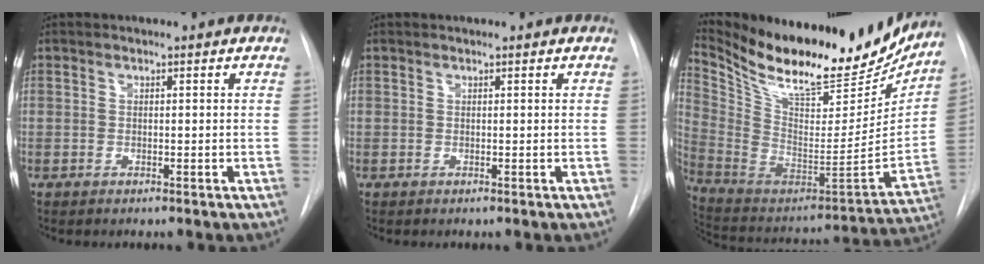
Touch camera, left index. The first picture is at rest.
{"total": 0.0}
{"total": 28.6, "force": [24.2, 7.9, 13.0], "torque": [-0.236, -0.042, 0.370]}